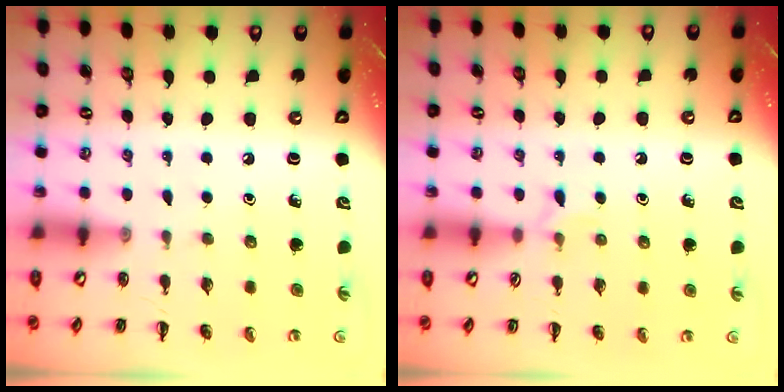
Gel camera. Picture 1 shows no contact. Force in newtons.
{"total": 4.7, "press": 4.5, "slide": 1.4}